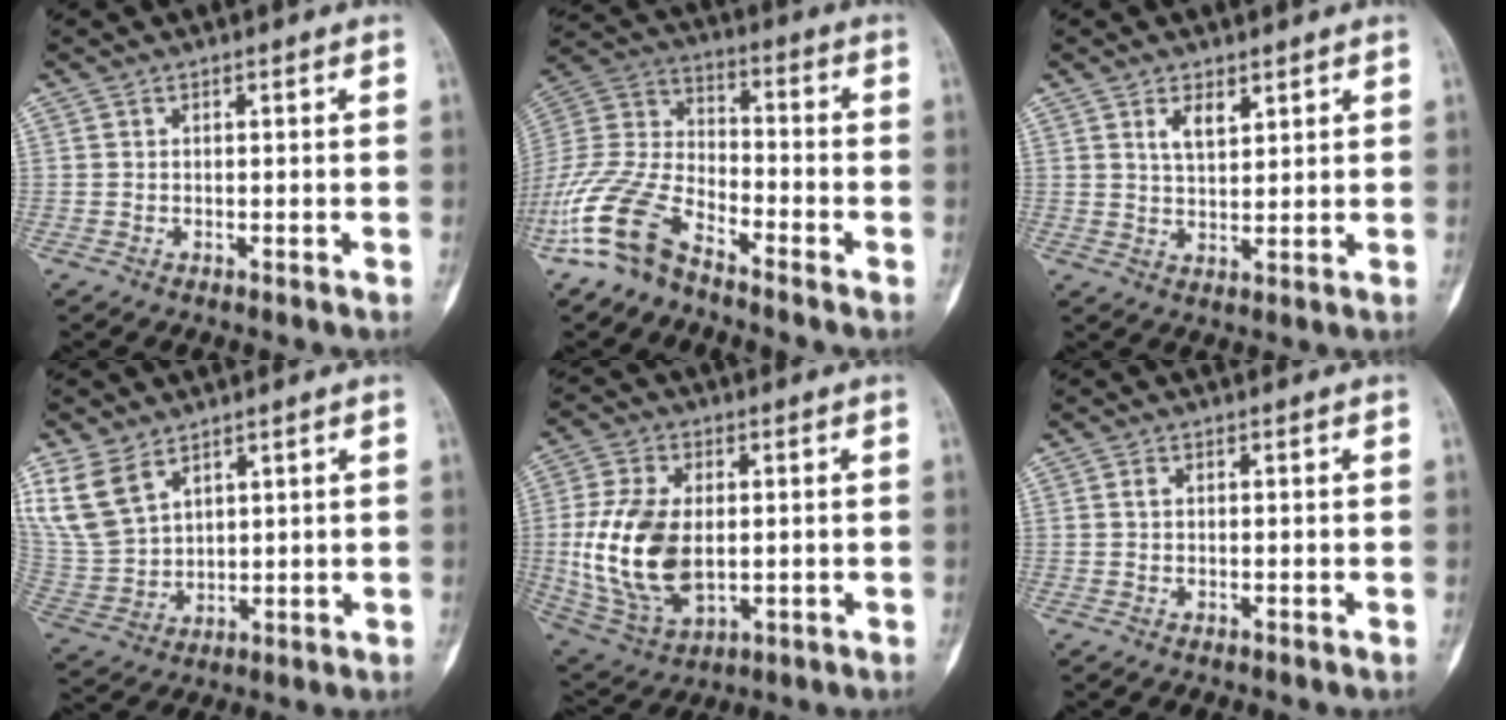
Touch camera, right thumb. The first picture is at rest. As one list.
[{"total": 14.3, "force": [-9.6, 6.9, 8.1], "torque": [-0.170, 0.062, -0.197]}, {"total": 4.3, "force": [2.4, 2.1, 2.9], "torque": [-0.038, -0.016, 0.045]}, {"total": 11.2, "force": [6.5, 7.0, 5.9], "torque": [-0.114, -0.016, 0.152]}, {"total": 16.6, "force": [-0.4, 10.0, 13.2], "torque": [-0.263, -0.006, 0.009]}, {"total": 0.7, "force": [0.1, 0.4, 0.5], "torque": [-0.006, -0.001, 0.000]}]